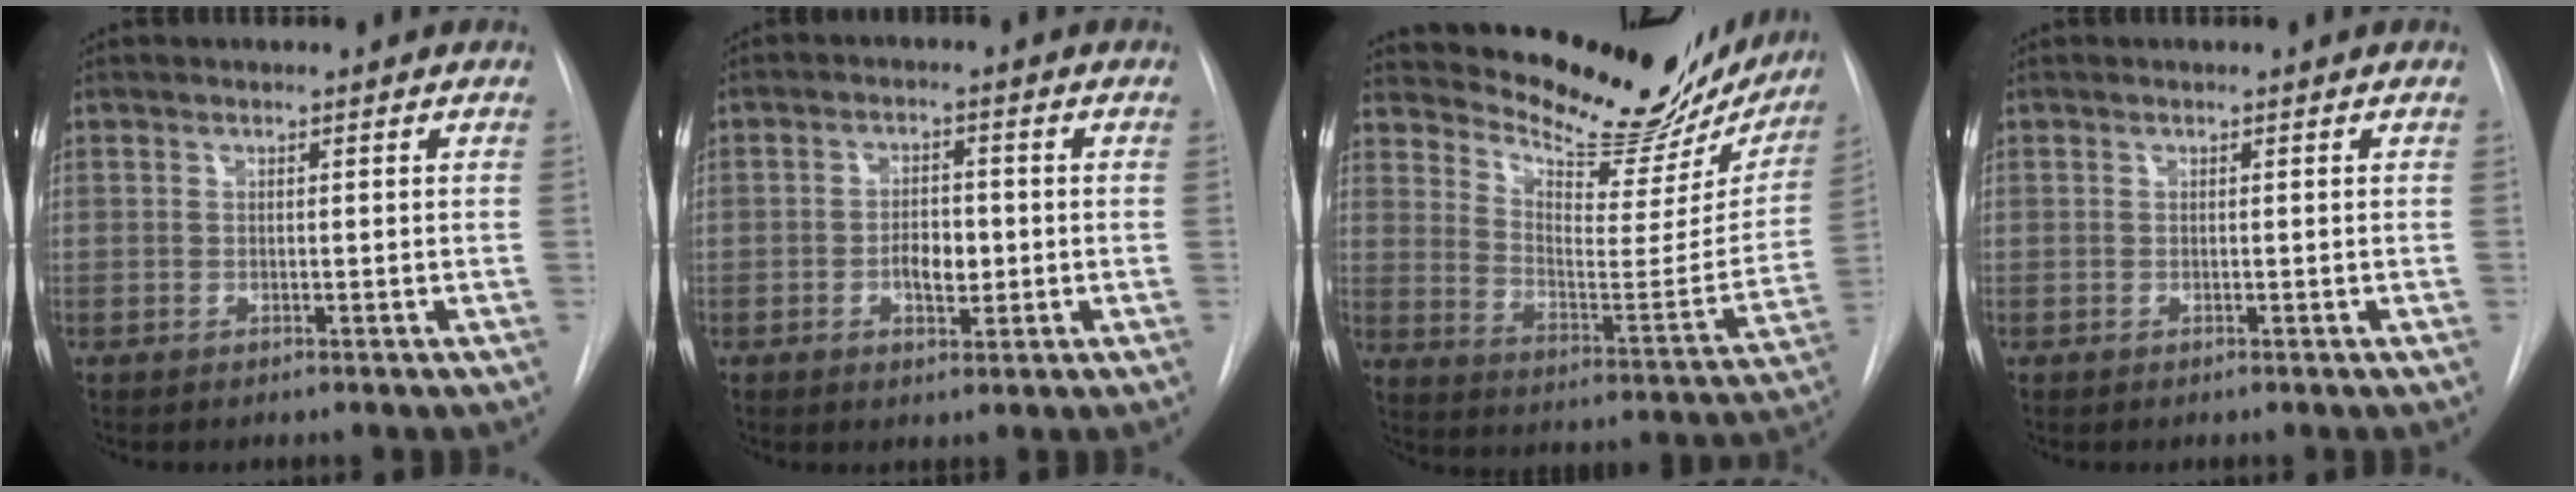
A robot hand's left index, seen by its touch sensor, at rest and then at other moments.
{"total": 4.2, "force": [-0.8, 2.1, 3.5], "torque": [-0.057, 0.004, -0.011]}
{"total": 23.8, "force": [21.4, 5.9, 8.6], "torque": [-0.128, -0.056, 0.283]}
{"total": 0.0}